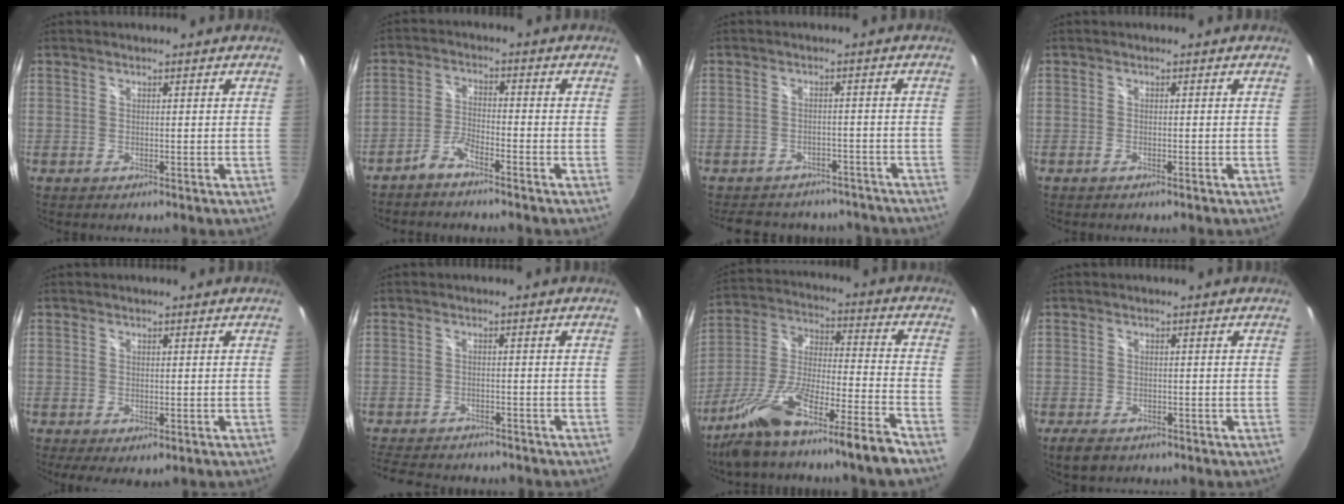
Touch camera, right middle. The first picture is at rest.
{"total": 3.5, "force": [-2.9, 0.7, 1.8], "torque": [-0.058, 0.011, -0.062]}
{"total": 15.9, "force": [-13.3, 6.7, 5.4], "torque": [-0.113, 0.014, -0.162]}
{"total": 0.7, "force": [-0.6, 0.1, 0.3], "torque": [-0.007, -0.001, -0.013]}
{"total": 4.2, "force": [-1.9, 2.1, 3.1], "torque": [-0.054, -0.019, -0.022]}
{"total": 11.6, "force": [-10.1, 3.6, 4.4], "torque": [-0.106, -0.014, -0.152]}
{"total": 17.5, "force": [-13.3, -0.2, 11.4], "torque": [-0.208, -0.017, -0.240]}
{"total": 4.1, "force": [-2.8, 2.1, 2.0], "torque": [-0.050, -0.011, -0.046]}